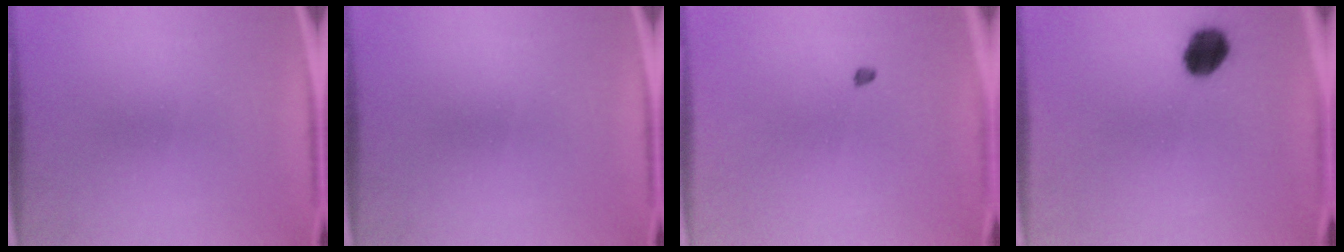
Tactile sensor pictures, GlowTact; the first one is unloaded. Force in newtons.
{"total": 0.0}
{"total": 0.9}
{"total": 7.7}